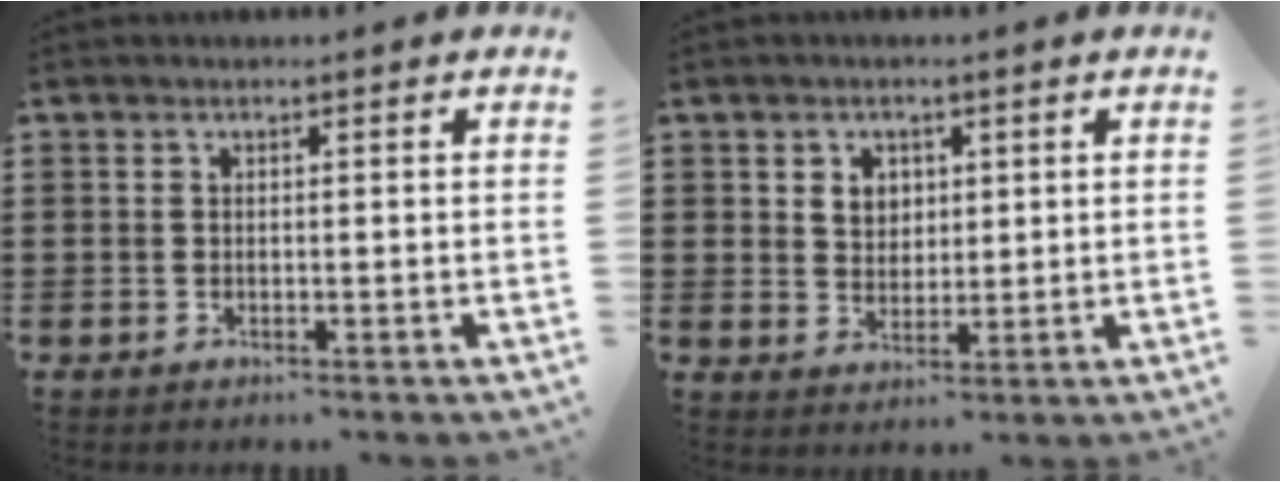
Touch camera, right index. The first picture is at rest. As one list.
[{"total": 3.1, "force": [1.4, 2.6, 0.9], "torque": [-0.029, 0.011, 0.023]}]